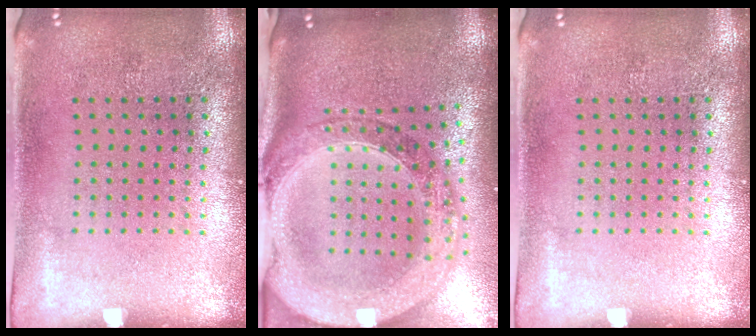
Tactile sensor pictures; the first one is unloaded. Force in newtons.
{"total": 2.9, "press": 2.4, "slide": 1.5}
{"total": 0.0}